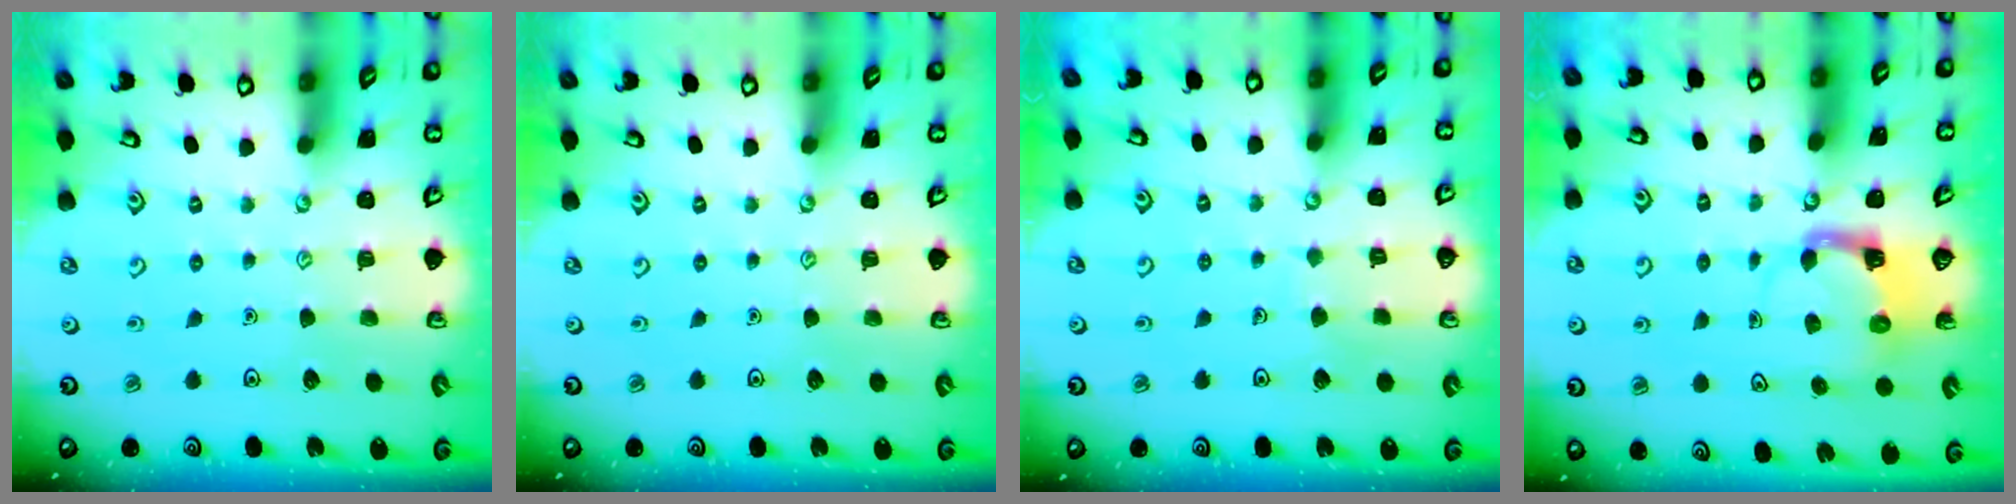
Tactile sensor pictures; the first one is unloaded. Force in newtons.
{"total": 0.0}
{"total": 2.7, "press": 2.7, "slide": 0.1}
{"total": 4.0, "press": 3.9, "slide": 0.7}